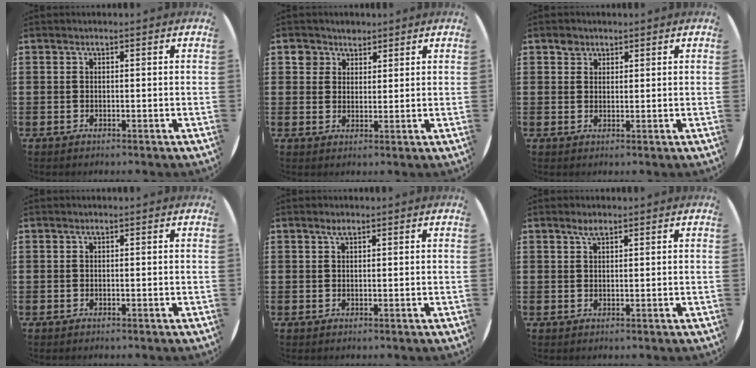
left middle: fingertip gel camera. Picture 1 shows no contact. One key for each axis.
{"total": 3.0, "fx": 2.2, "fy": 2.0, "fz": 0.0, "tx": 0.008, "ty": 0.002, "tz": 0.040}
{"total": 1.7, "fx": 1.3, "fy": 1.0, "fz": 0.0, "tx": 0.006, "ty": -0.002, "tz": 0.026}
{"total": 0.0}
{"total": 0.8, "fx": 0.6, "fy": 0.2, "fz": 0.6, "tx": -0.012, "ty": 0.001, "tz": 0.010}
{"total": 1.4, "fx": 1.0, "fy": 0.4, "fz": 0.8, "tx": -0.017, "ty": 0.004, "tz": 0.017}